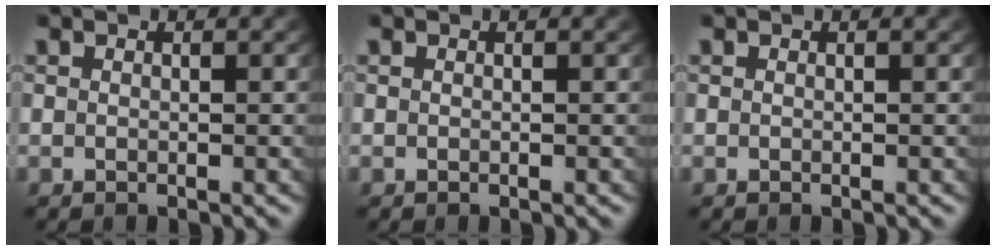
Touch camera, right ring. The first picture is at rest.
{"total": 0.0}
{"total": 0.0}